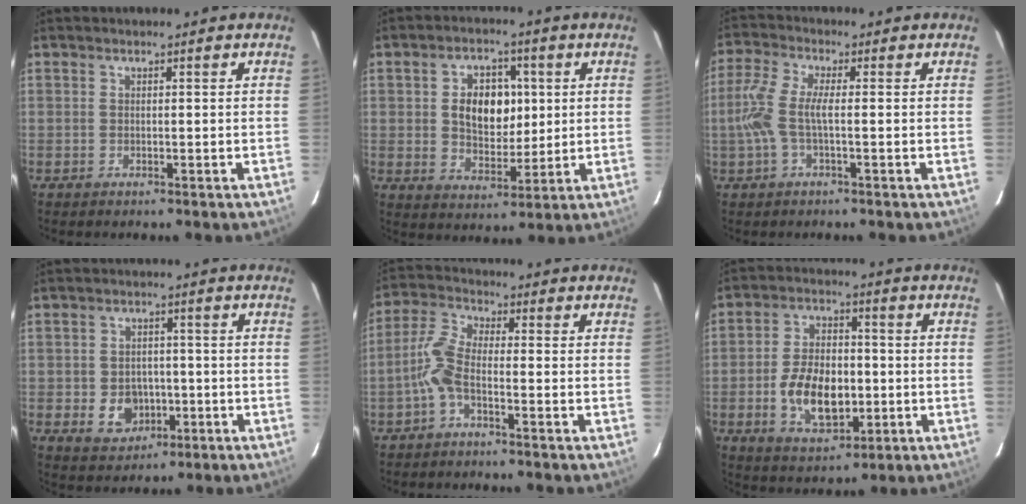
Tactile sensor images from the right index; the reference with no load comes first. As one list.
[{"total": 9.8, "force": [1.6, 6.7, 6.9], "torque": [-0.121, 0.011, 0.033]}, {"total": 6.9, "force": [-1.0, 1.5, 6.6], "torque": [-0.155, 0.006, -0.018]}, {"total": 6.6, "force": [-1.9, 5.6, 2.9], "torque": [-0.071, 0.010, -0.013]}, {"total": 5.6, "force": [-2.4, 1.8, 4.8], "torque": [-0.114, 0.013, -0.054]}, {"total": 12.2, "force": [-2.6, 7.2, 9.5], "torque": [-0.189, 0.008, -0.035]}]